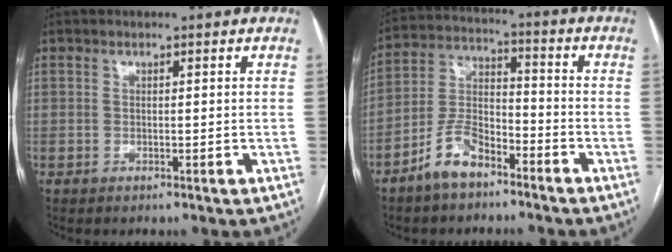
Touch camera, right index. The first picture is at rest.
{"total": 8.5, "force": [-5.8, 3.7, 5.0], "torque": [-0.111, 0.010, -0.115]}